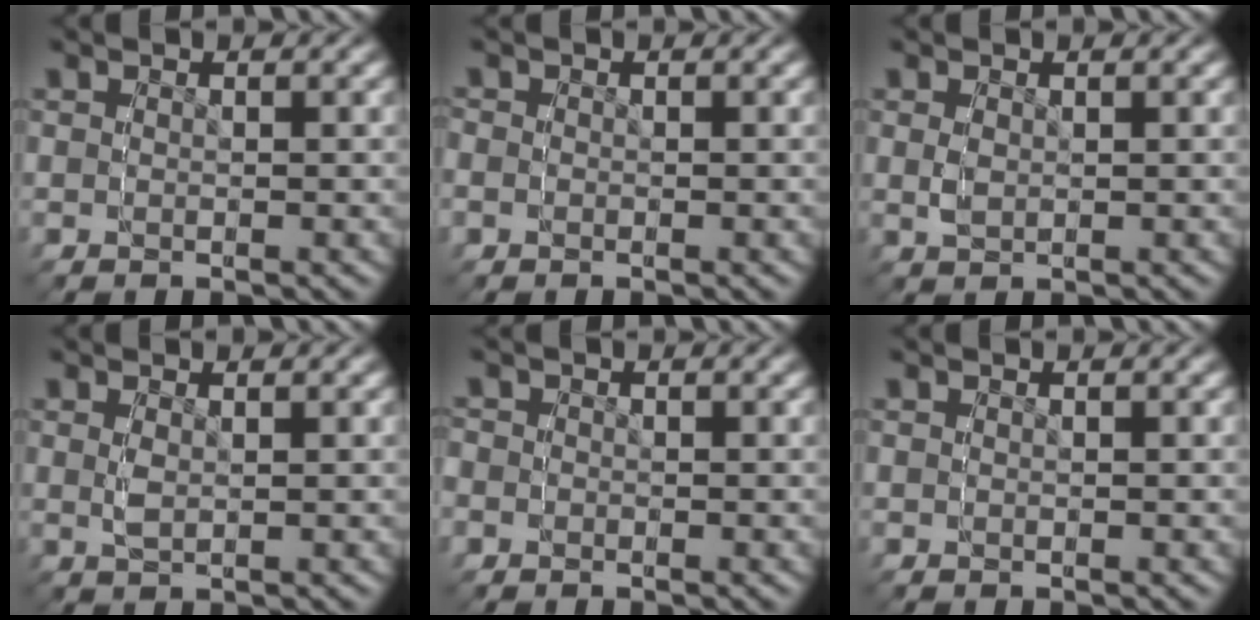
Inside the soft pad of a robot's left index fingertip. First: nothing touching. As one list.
[{"total": 0.9, "force": [-0.6, 0.5, -0.4], "torque": [0.000, -0.012, -0.006]}, {"total": 1.1, "force": [1.0, -0.4, 0.3], "torque": [0.000, 0.006, 0.016]}, {"total": 1.0, "force": [0.7, -0.6, 0.4], "torque": [-0.001, 0.013, 0.009]}, {"total": 1.7, "force": [-0.9, 1.3, -0.6], "torque": [-0.002, -0.018, -0.008]}, {"total": 0.0}]